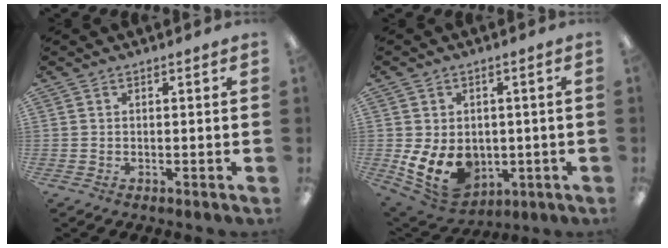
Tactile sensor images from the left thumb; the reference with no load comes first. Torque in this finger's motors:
{"motor_torque": [0.23, 2.64, 0.60, -0.49, 0.08]}